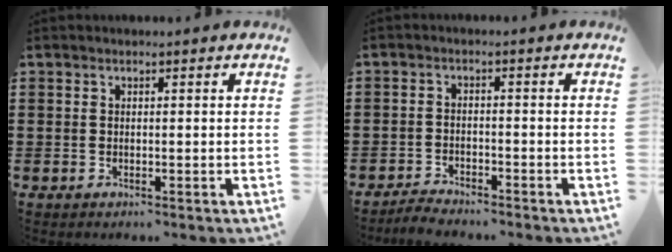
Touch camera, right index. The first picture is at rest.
{"total": 2.6, "force": [-2.6, 0.2, 0.1], "torque": [-0.008, 0.002, -0.053]}